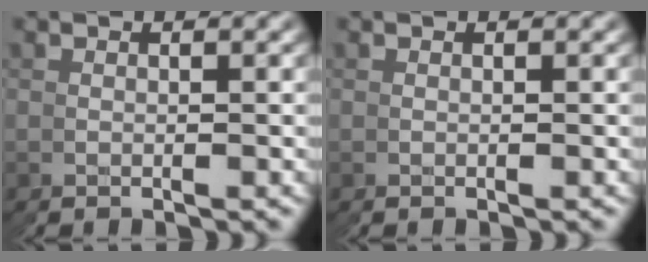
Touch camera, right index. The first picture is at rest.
{"total": 0.0}